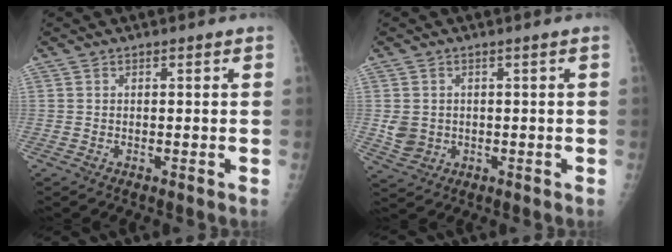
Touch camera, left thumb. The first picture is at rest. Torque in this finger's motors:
{"motor_torque": [0.54, 0.44, 0.02, -0.20, 0.06]}